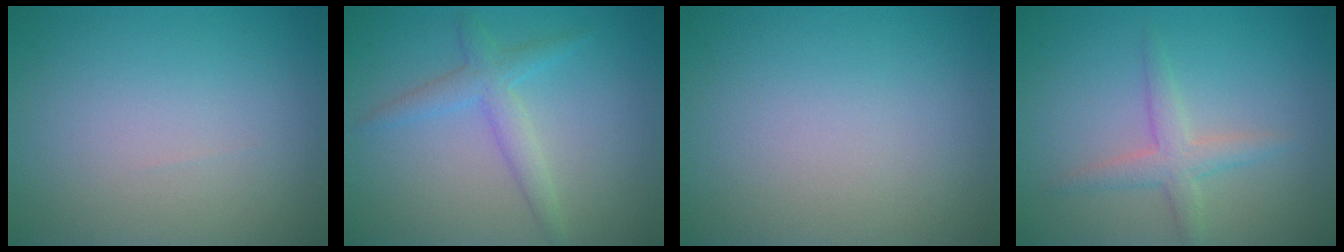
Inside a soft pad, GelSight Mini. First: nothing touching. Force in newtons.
{"total": 2.6, "press": 2.6, "slide": 0.1}
{"total": 0.0}
{"total": 2.5, "press": 2.5, "slide": 0.1}